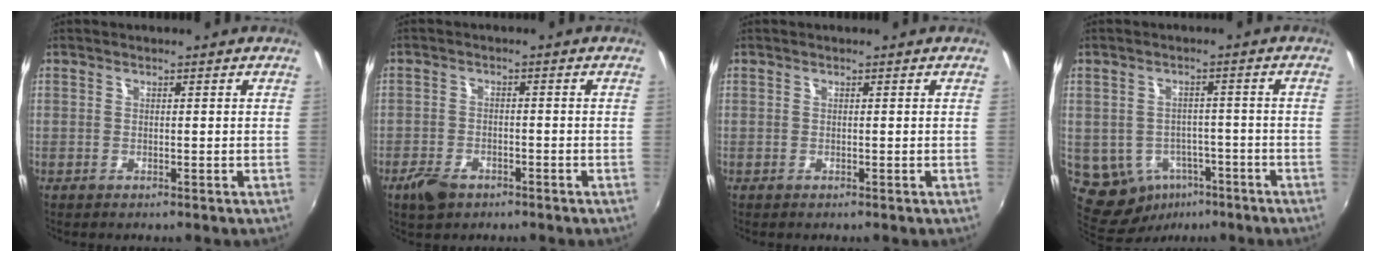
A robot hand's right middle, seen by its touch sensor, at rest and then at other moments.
{"total": 5.0, "force": [-3.4, 2.8, 2.5], "torque": [-0.068, -0.006, -0.059]}
{"total": 0.0}
{"total": 9.3, "force": [-4.2, 7.3, 3.9], "torque": [-0.095, 0.000, -0.039]}